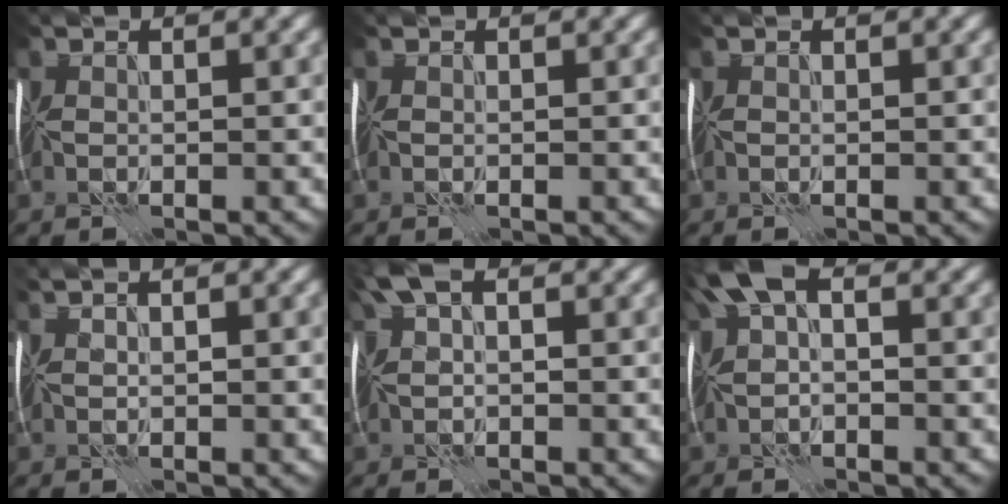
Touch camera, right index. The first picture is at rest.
{"total": 0.0}
{"total": 0.0}
{"total": 3.7, "force": [1.3, 1.7, 3.0], "torque": [-0.027, 0.023, 0.011]}
{"total": 3.3, "force": [0.5, 1.8, 2.7], "torque": [-0.060, 0.005, 0.018]}
{"total": 4.0, "force": [0.2, 2.2, 3.3], "torque": [-0.067, 0.006, 0.006]}